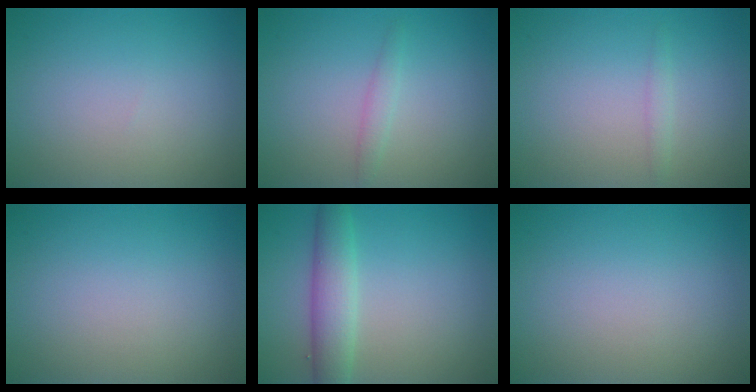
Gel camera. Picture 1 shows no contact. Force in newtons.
{"total": 1.0, "press": 1.0, "slide": 0.1}
{"total": 0.8, "press": 0.8, "slide": 0.1}
{"total": 0.0}
{"total": 3.8, "press": 3.8, "slide": 0.1}
{"total": 0.0}